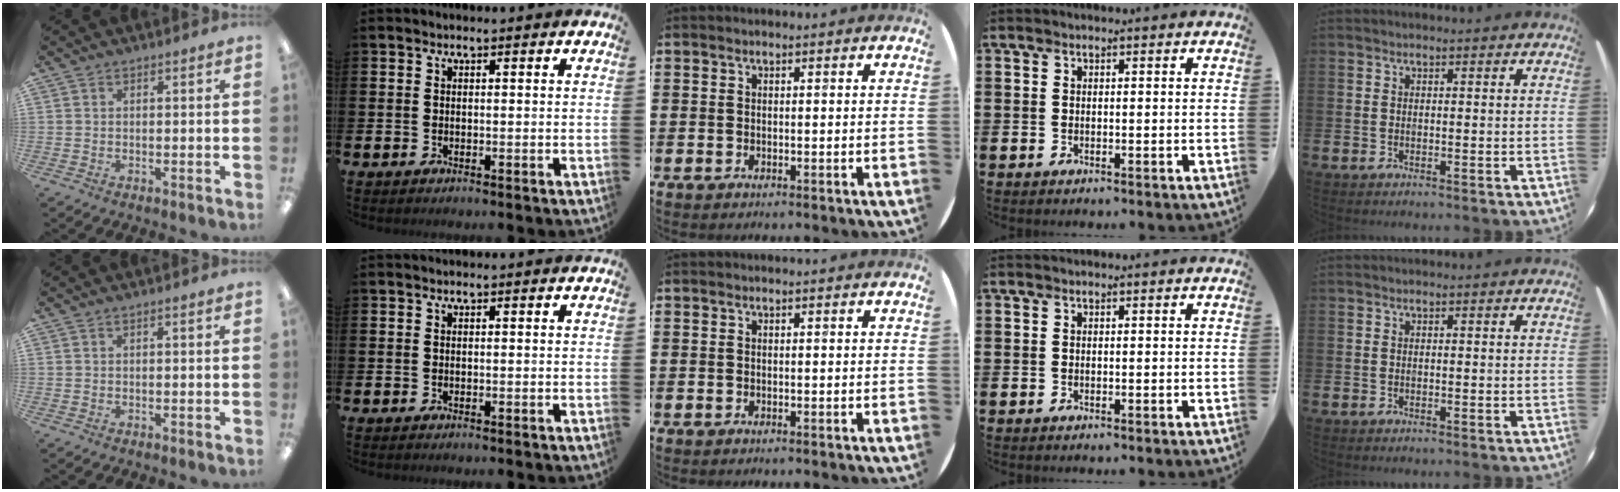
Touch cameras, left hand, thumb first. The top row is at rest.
{}